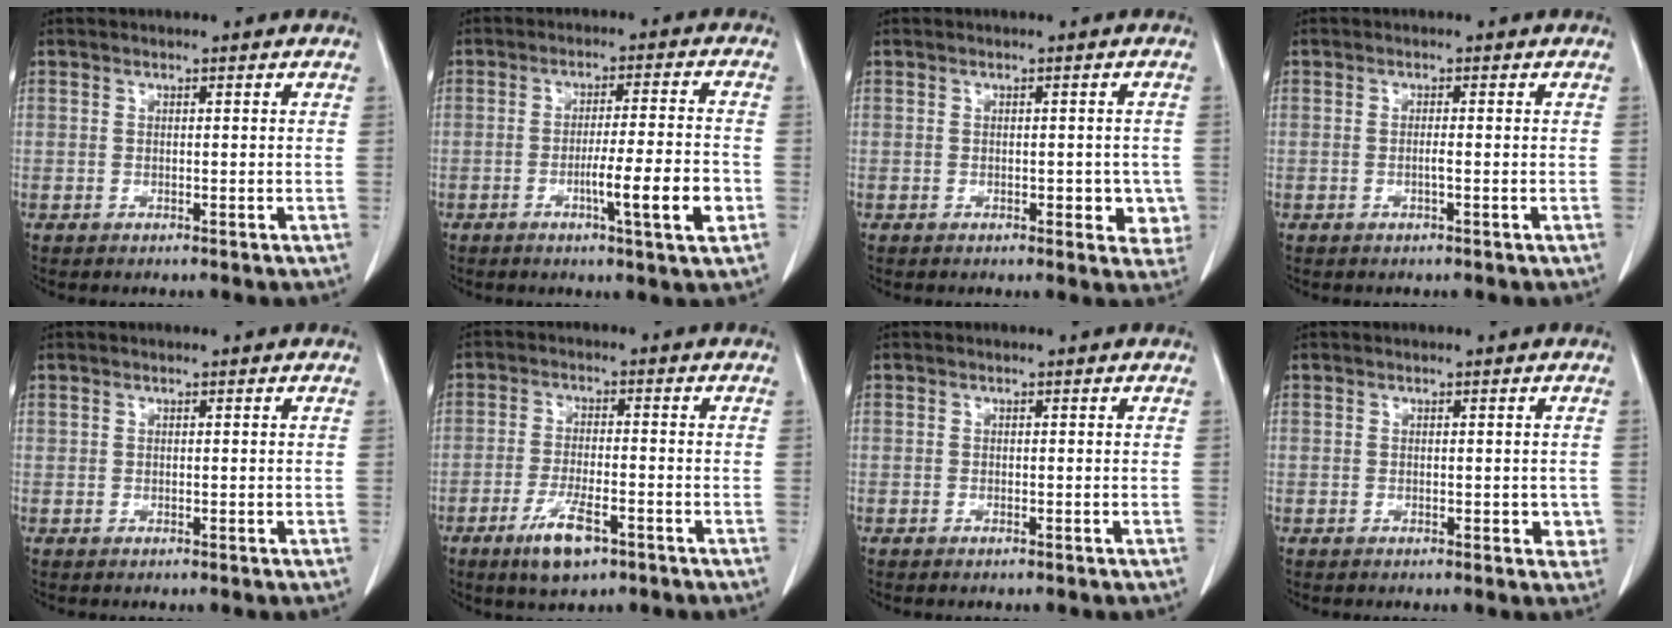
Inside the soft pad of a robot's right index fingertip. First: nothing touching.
{"total": 8.5, "force": [-2.9, -0.2, 8.0], "torque": [-0.121, -0.009, -0.046]}
{"total": 4.2, "force": [-1.0, 2.2, 3.4], "torque": [-0.019, 0.001, -0.009]}
{"total": 1.1, "force": [-0.3, -0.1, 1.0], "torque": [-0.021, 0.000, -0.007]}
{"total": 0.0}
{"total": 6.7, "force": [-3.8, 1.7, 5.3], "torque": [-0.096, -0.009, -0.061]}
{"total": 0.0}
{"total": 2.3, "force": [-0.3, 1.4, 1.8], "torque": [-0.008, 0.001, -0.001]}